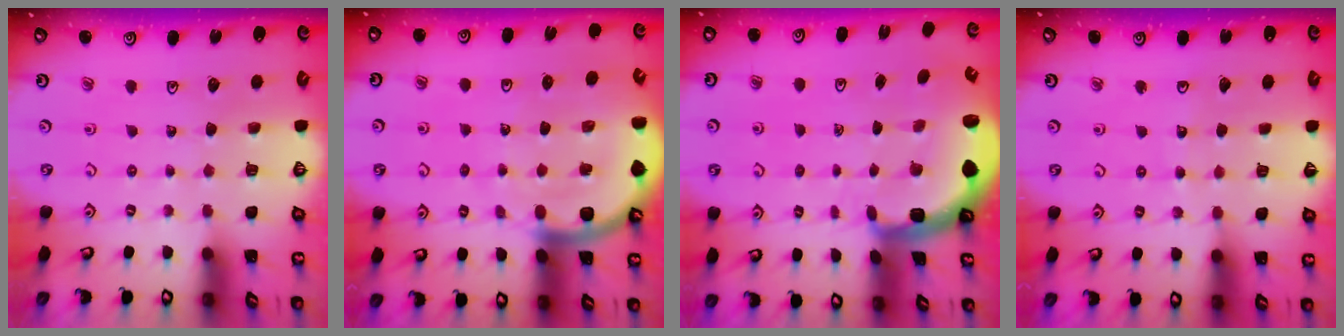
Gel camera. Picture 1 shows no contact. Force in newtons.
{"total": 9.3, "press": 9.2, "slide": 1.2}
{"total": 3.7, "press": 3.6, "slide": 1.0}
{"total": 3.9, "press": 3.8, "slide": 0.2}